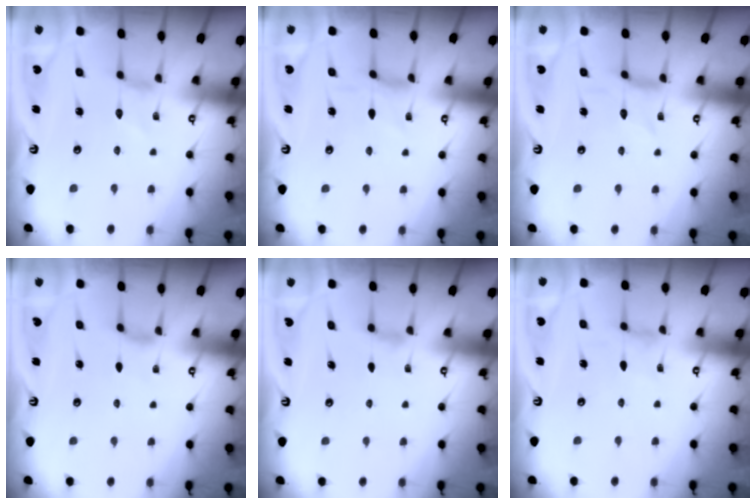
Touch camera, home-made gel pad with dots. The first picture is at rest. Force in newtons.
{"total": 0.7, "press": 0.6, "slide": 0.3}
{"total": 0.0}
{"total": 2.4, "press": 2.4, "slide": 0.4}
{"total": 2.9, "press": 2.9, "slide": 0.5}
{"total": 1.6, "press": 1.5, "slide": 0.3}